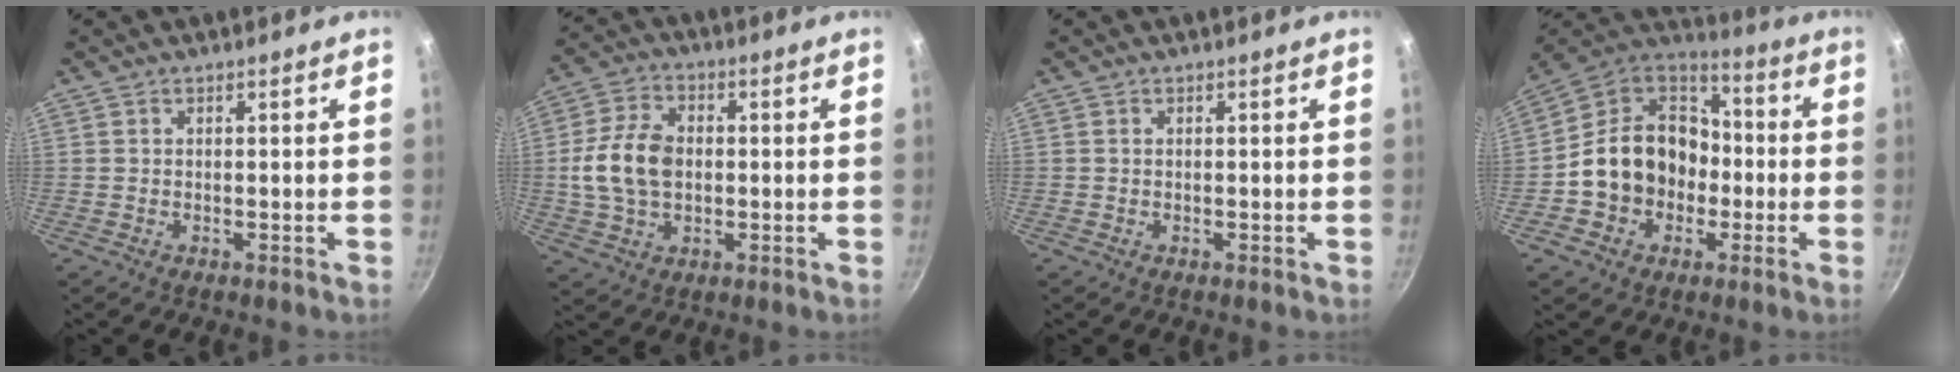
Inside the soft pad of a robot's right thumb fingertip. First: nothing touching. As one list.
[{"total": 11.3, "force": [0.0, 7.8, 8.1], "torque": [-0.144, 0.019, -0.004]}, {"total": 0.0}, {"total": 17.9, "force": [-2.5, 14.8, 9.8], "torque": [-0.141, 0.056, -0.047]}]